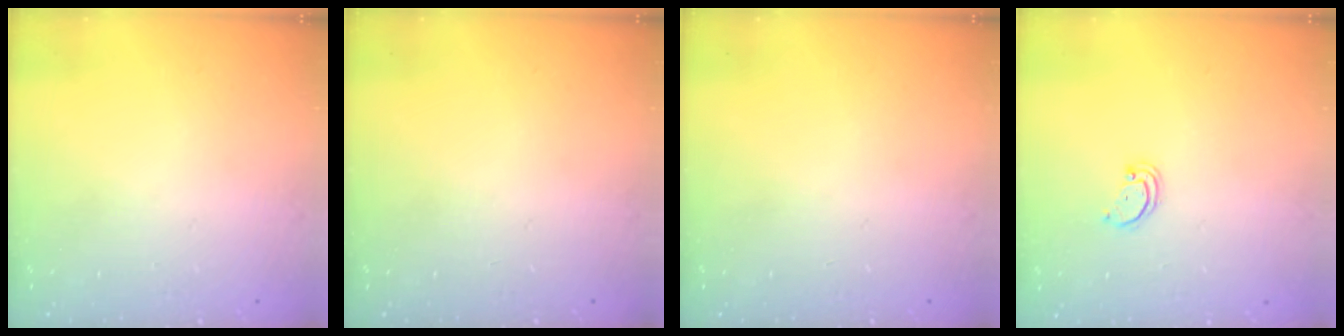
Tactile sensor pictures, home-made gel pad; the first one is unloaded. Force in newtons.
{"total": 0.0}
{"total": 0.0}
{"total": 1.8, "press": 1.8, "slide": 0.2}